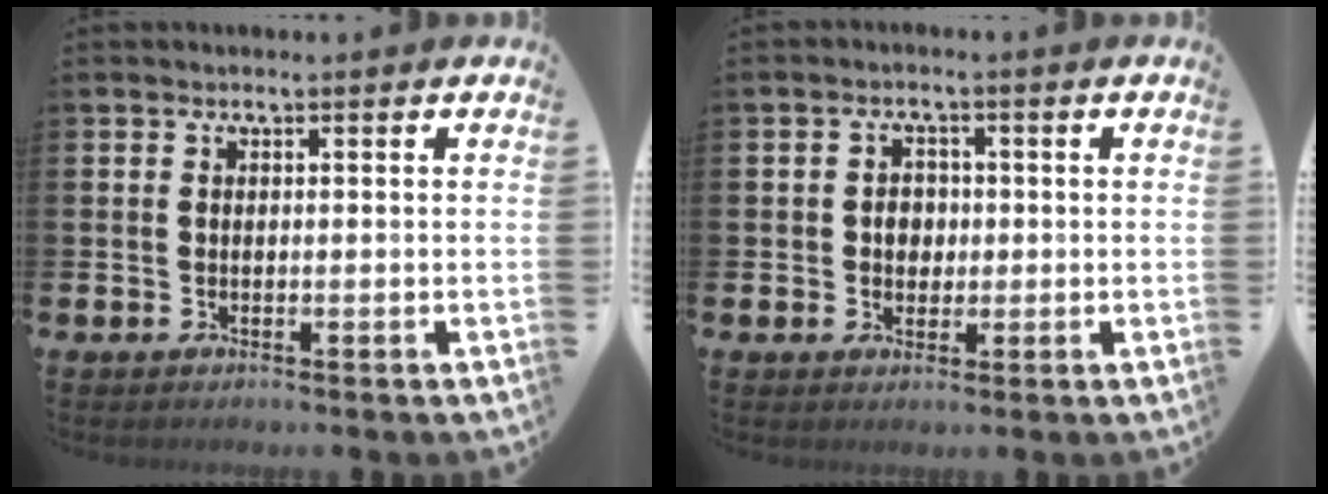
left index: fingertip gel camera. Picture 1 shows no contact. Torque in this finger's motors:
{"motor_torque": [0.09, 0.02, -0.01, 0.04]}